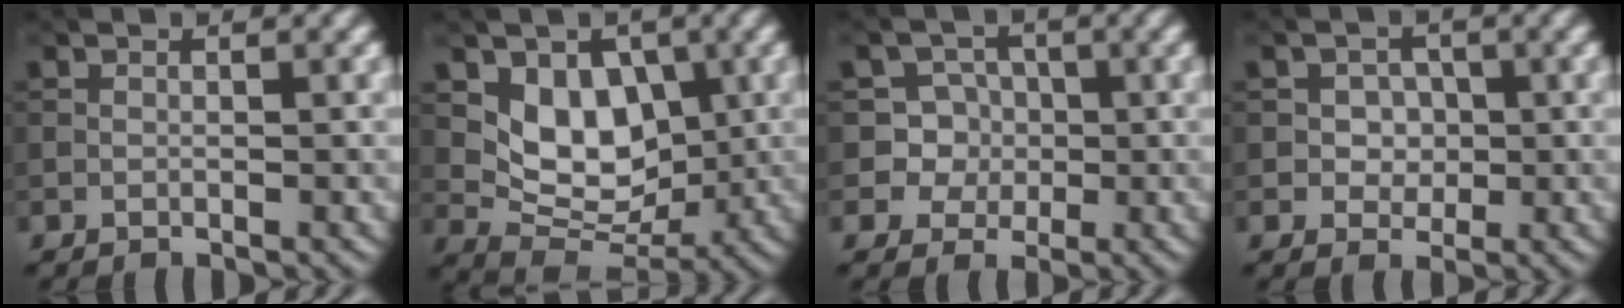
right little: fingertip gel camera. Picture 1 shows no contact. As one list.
[{"total": 5.8, "force": [0.9, 4.2, 3.9], "torque": [-0.061, -0.017, 0.014]}, {"total": 4.7, "force": [0.2, 4.5, 1.3], "torque": [-0.014, 0.012, -0.002]}, {"total": 2.2, "force": [-0.1, 1.9, 1.2], "torque": [-0.021, 0.001, -0.012]}]